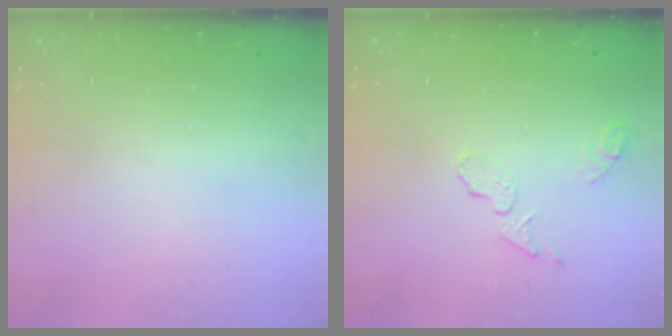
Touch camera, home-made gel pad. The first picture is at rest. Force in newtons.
{"total": 5.6, "press": 5.4, "slide": 1.2}